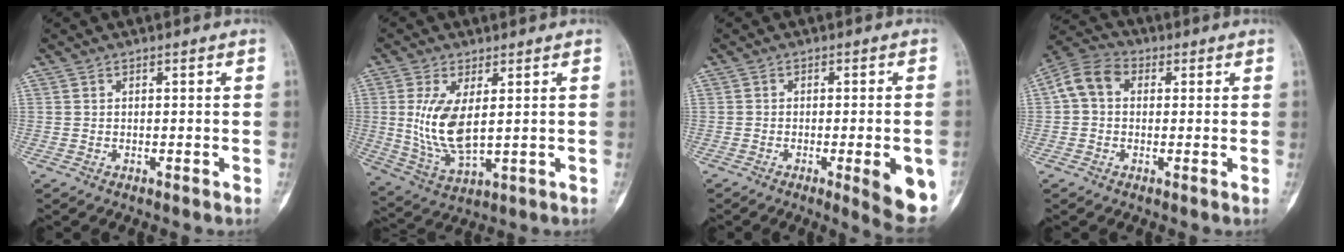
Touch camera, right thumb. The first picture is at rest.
{"total": 10.4, "force": [1.5, 4.5, 9.3], "torque": [-0.187, -0.021, 0.043]}
{"total": 9.6, "force": [-3.2, 2.1, 8.8], "torque": [-0.102, -0.006, -0.033]}
{"total": 7.6, "force": [1.1, 5.7, 4.8], "torque": [-0.086, 0.027, 0.013]}